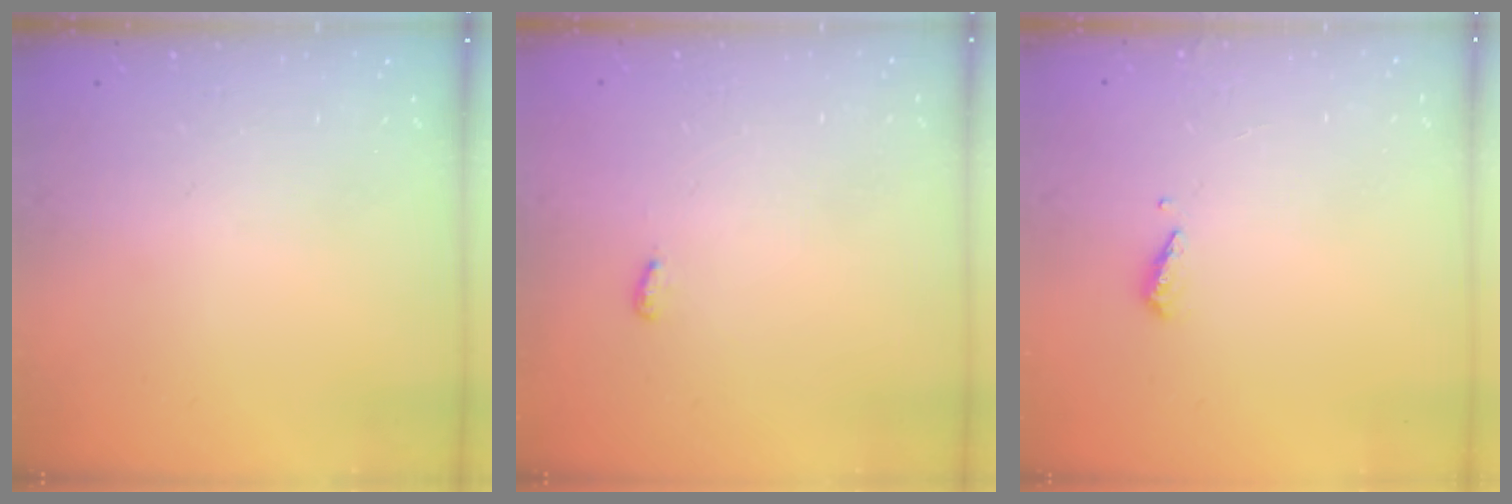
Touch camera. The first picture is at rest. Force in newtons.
{"total": 3.2, "press": 3.1, "slide": 0.4}
{"total": 4.0, "press": 3.9, "slide": 0.3}